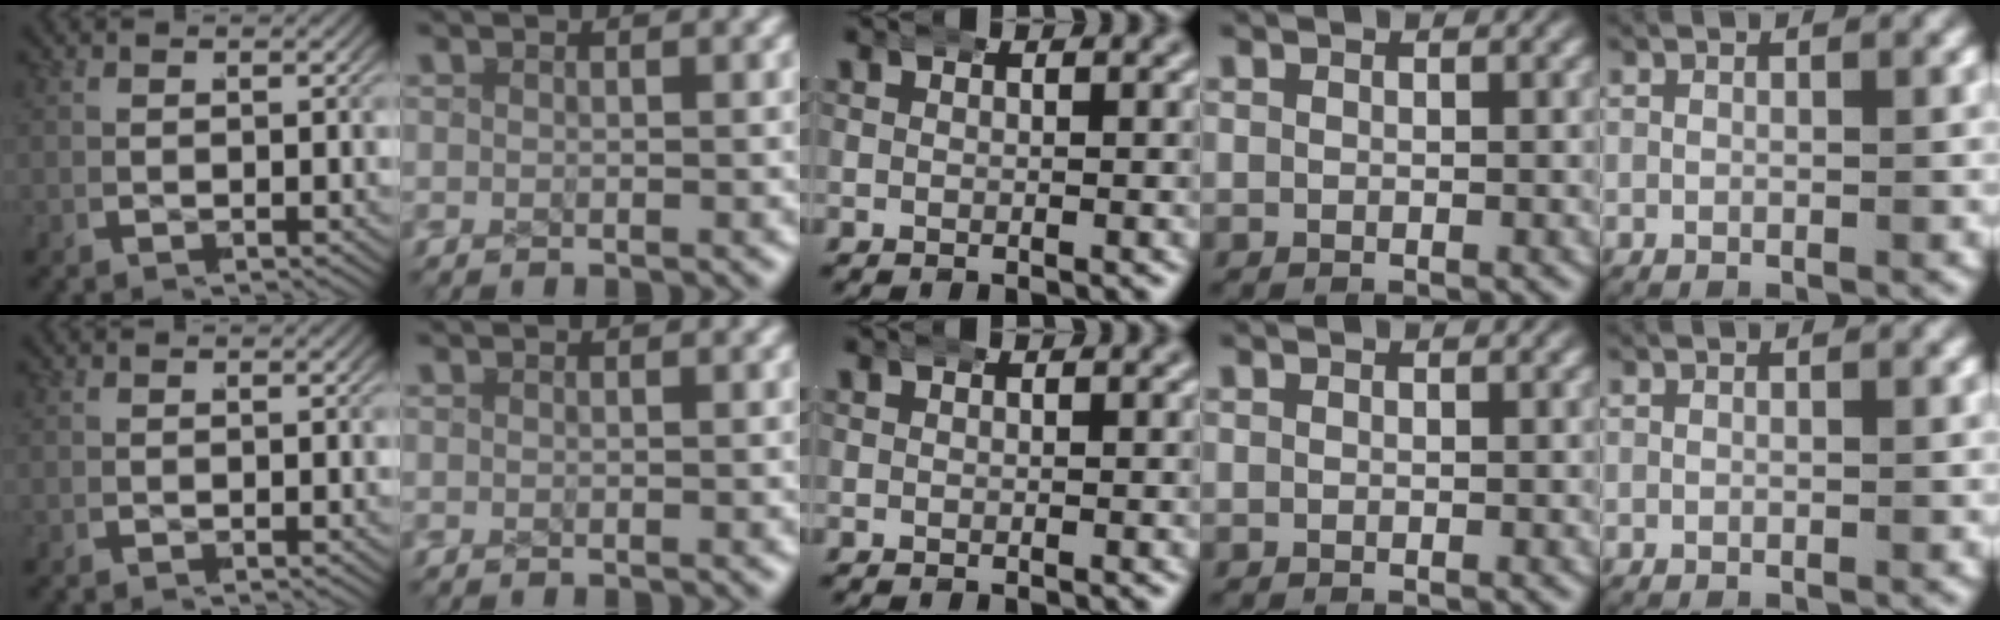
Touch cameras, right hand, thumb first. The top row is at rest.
{}